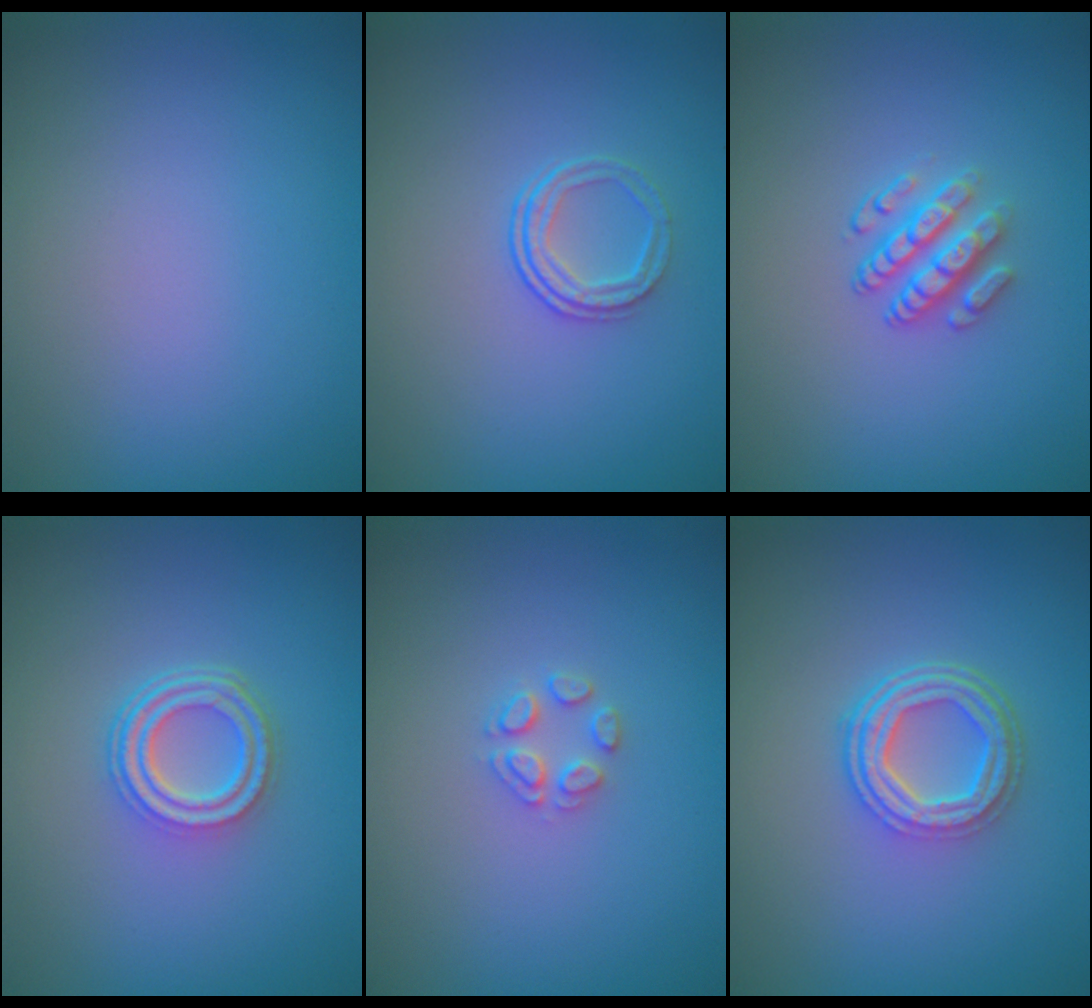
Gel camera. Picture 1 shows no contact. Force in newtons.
{"total": 2.1, "press": 1.4, "slide": 1.5}
{"total": 2.9, "press": 2.5, "slide": 1.5}
{"total": 3.8, "press": 2.9, "slide": 2.6}
{"total": 1.7, "press": 1.6, "slide": 0.2}
{"total": 4.3, "press": 3.3, "slide": 2.9}